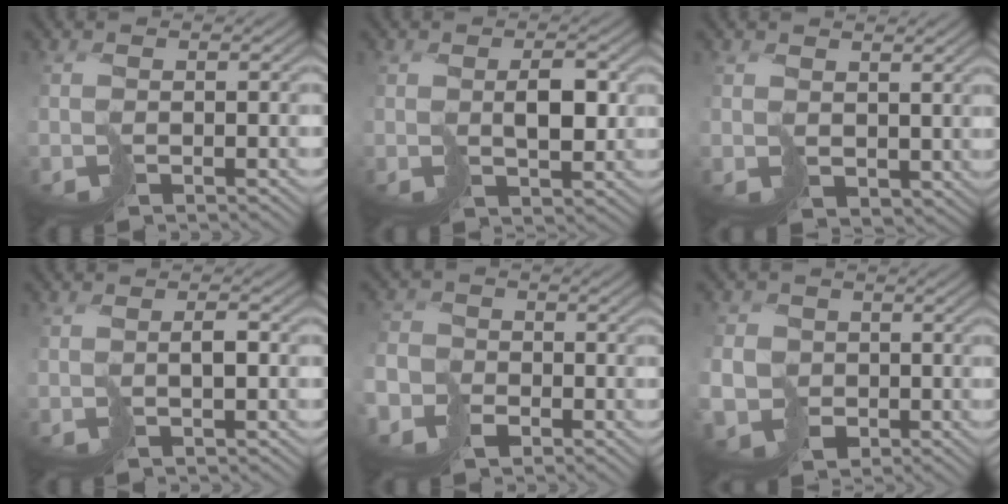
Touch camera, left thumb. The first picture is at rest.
{"total": 3.5, "force": [1.6, 1.7, 2.6], "torque": [-0.046, 0.000, 0.038]}
{"total": 2.9, "force": [2.1, 1.7, 1.1], "torque": [-0.039, -0.007, 0.045]}
{"total": 1.3, "force": [0.2, 0.3, 1.3], "torque": [-0.023, 0.006, 0.006]}
{"total": 6.1, "force": [-3.6, 4.6, 1.8], "torque": [-0.050, -0.021, -0.083]}
{"total": 6.6, "force": [-2.0, 6.0, 1.9], "torque": [-0.047, -0.030, -0.056]}